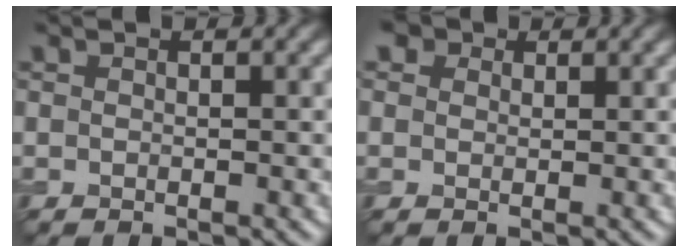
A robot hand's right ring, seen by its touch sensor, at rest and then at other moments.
{"total": 3.3, "force": [2.0, 2.2, 1.4], "torque": [-0.034, 0.009, 0.012]}